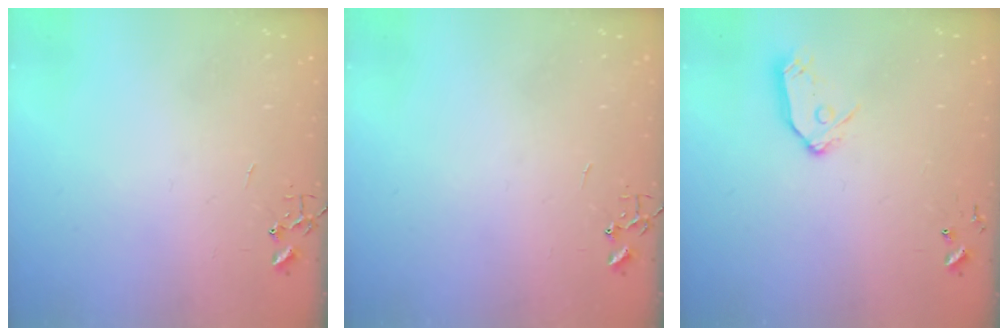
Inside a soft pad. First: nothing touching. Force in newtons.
{"total": 0.0}
{"total": 9.2, "press": 9.1, "slide": 0.8}